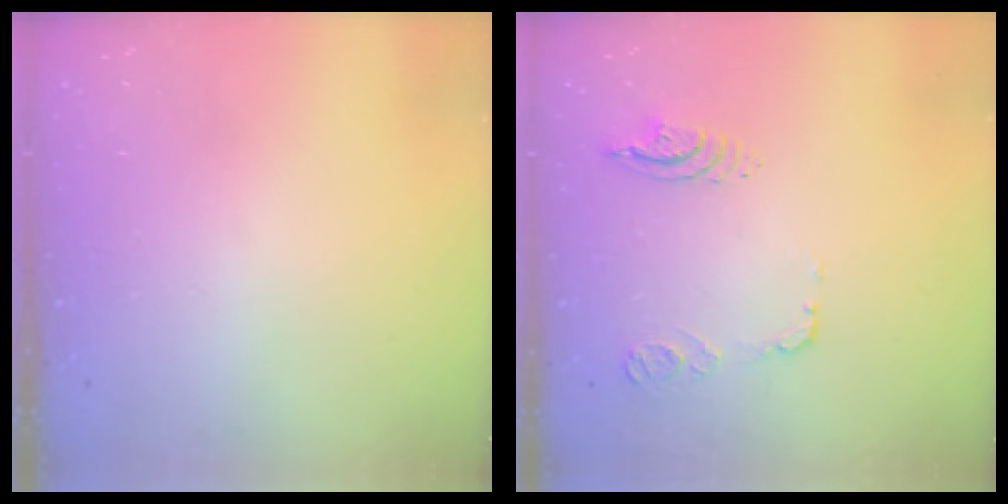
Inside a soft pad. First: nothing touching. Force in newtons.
{"total": 10.8, "press": 10.7, "slide": 1.4}